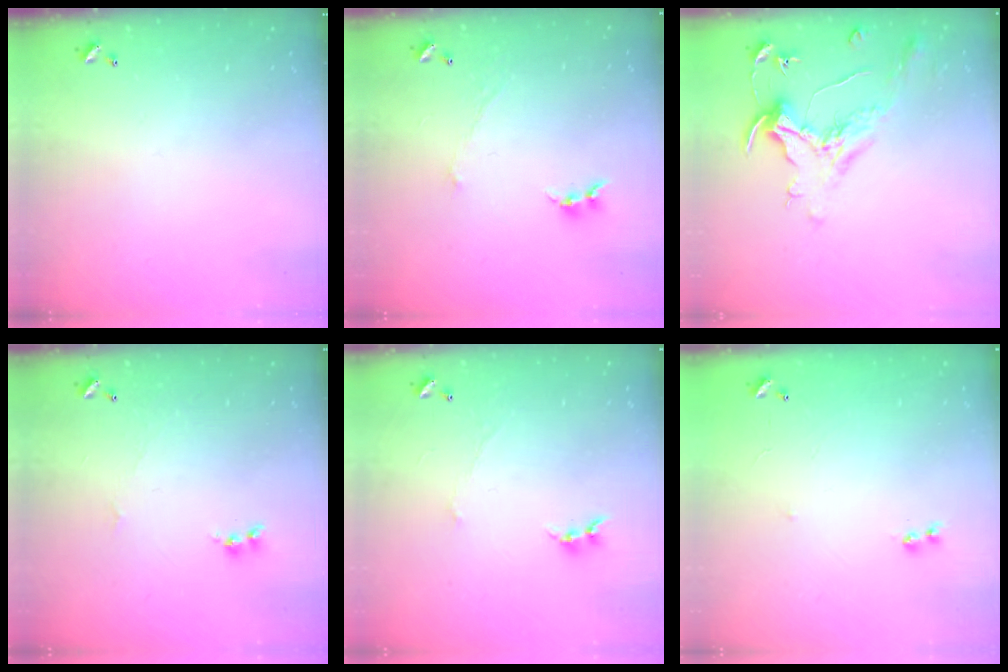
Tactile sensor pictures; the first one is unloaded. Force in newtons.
{"total": 0.0}
{"total": 1.6, "press": 1.4, "slide": 0.7}
{"total": 1.6, "press": 1.5, "slide": 0.4}
{"total": 0.0}
{"total": 6.4, "press": 6.4, "slide": 0.8}